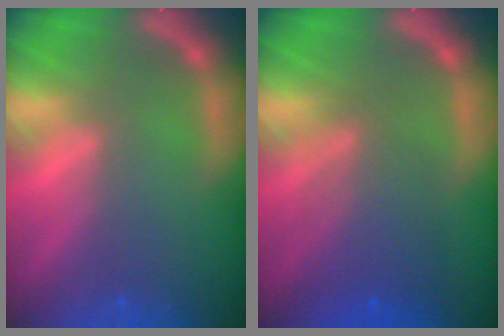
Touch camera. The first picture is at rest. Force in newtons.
{"total": 5.6}